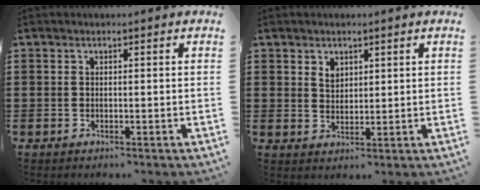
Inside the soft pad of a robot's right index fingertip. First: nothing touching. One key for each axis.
{"total": 2.2, "fx": 1.5, "fy": 1.4, "fz": 0.8, "tx": -0.021, "ty": 0.005, "tz": 0.028}